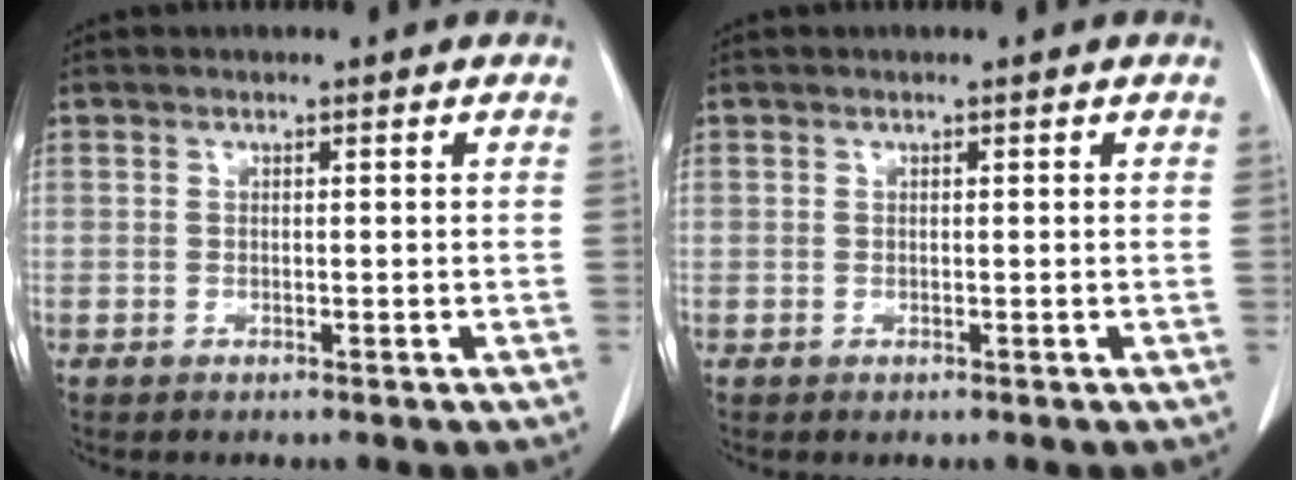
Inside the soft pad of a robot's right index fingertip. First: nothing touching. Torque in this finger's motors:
{"motor_torque": [-0.04, -0.01, -0.04, -0.01]}